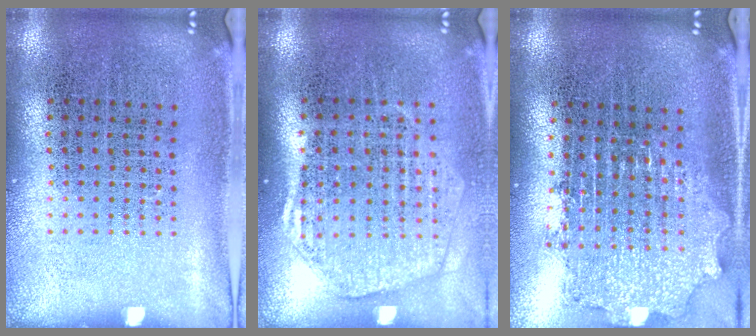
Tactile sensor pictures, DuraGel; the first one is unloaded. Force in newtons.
{"total": 1.9, "press": 1.7, "slide": 0.8}
{"total": 2.1, "press": 1.6, "slide": 1.3}